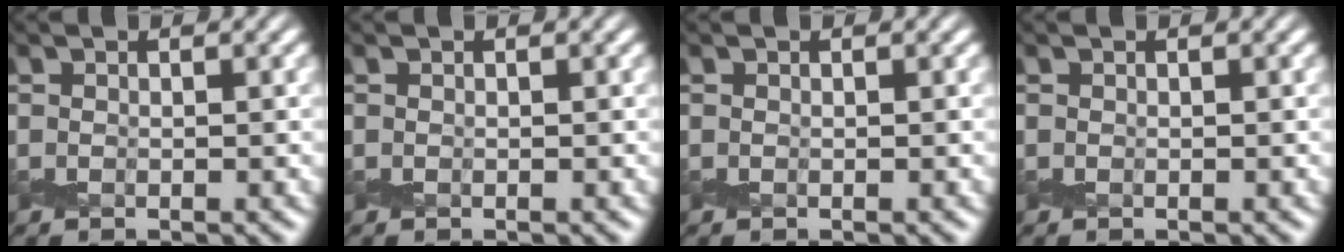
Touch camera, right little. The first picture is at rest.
{"total": 0.0}
{"total": 0.0}
{"total": 0.0}